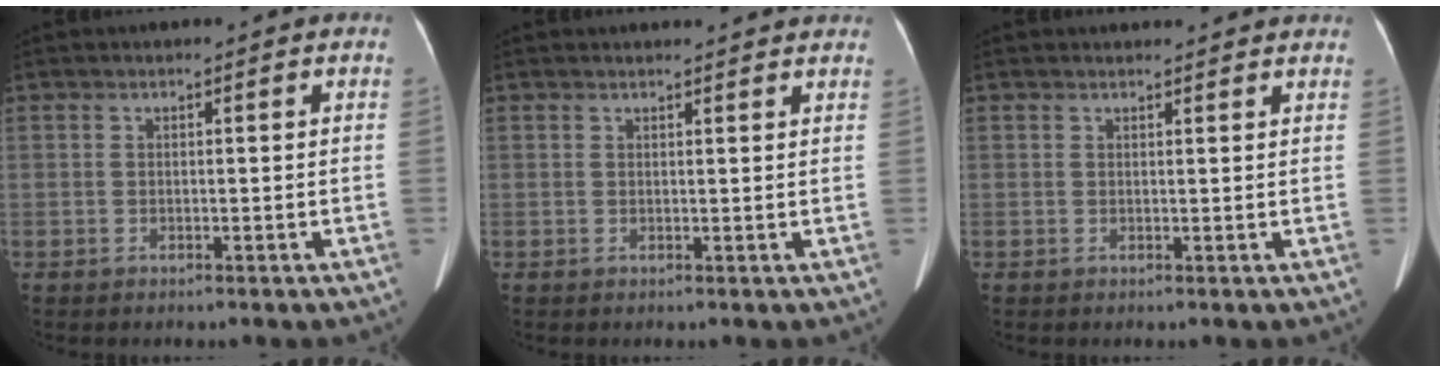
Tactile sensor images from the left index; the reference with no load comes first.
{"total": 5.8, "force": [5.7, 0.7, 1.3], "torque": [-0.012, 0.014, 0.052]}
{"total": 5.3, "force": [5.1, 0.9, 1.1], "torque": [-0.010, 0.018, 0.050]}